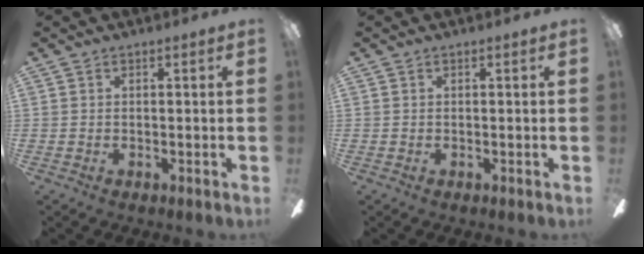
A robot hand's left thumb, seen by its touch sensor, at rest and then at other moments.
{"total": 0.0}